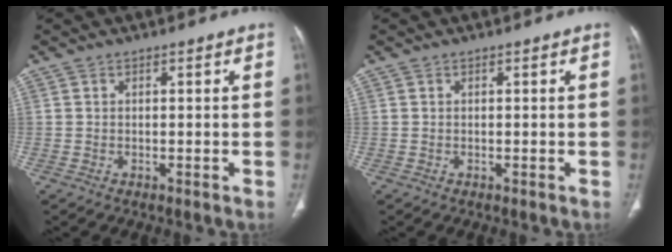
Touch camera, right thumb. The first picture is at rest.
{"total": 0.0}